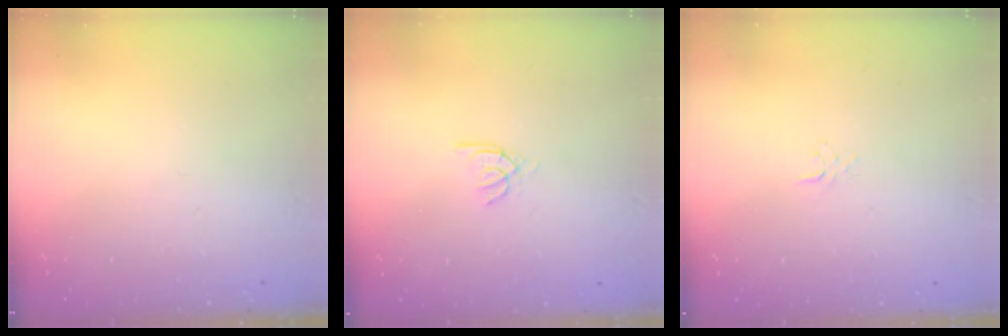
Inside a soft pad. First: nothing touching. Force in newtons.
{"total": 2.6, "press": 2.6, "slide": 0.2}
{"total": 2.9, "press": 2.9, "slide": 0.3}